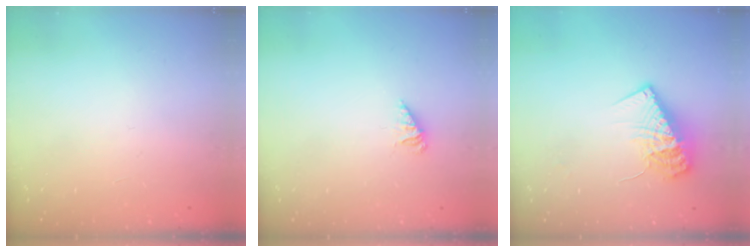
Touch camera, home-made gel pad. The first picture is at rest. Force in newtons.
{"total": 2.4, "press": 2.4, "slide": 0.1}
{"total": 12.0, "press": 11.9, "slide": 1.2}